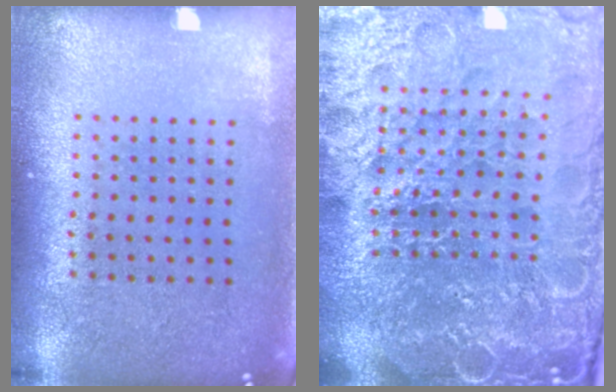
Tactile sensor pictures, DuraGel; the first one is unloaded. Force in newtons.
{"total": 6.7, "press": 5.9, "slide": 3.1}